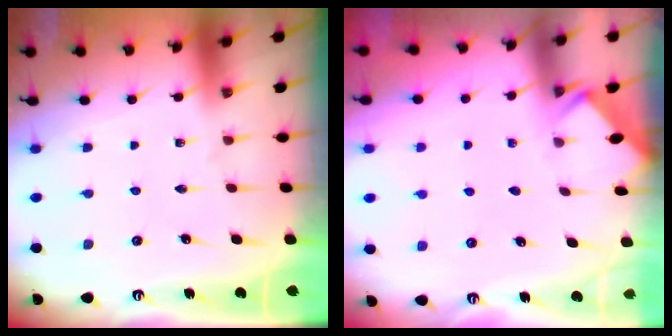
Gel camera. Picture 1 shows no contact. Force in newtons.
{"total": 2.5, "press": 2.4, "slide": 0.4}